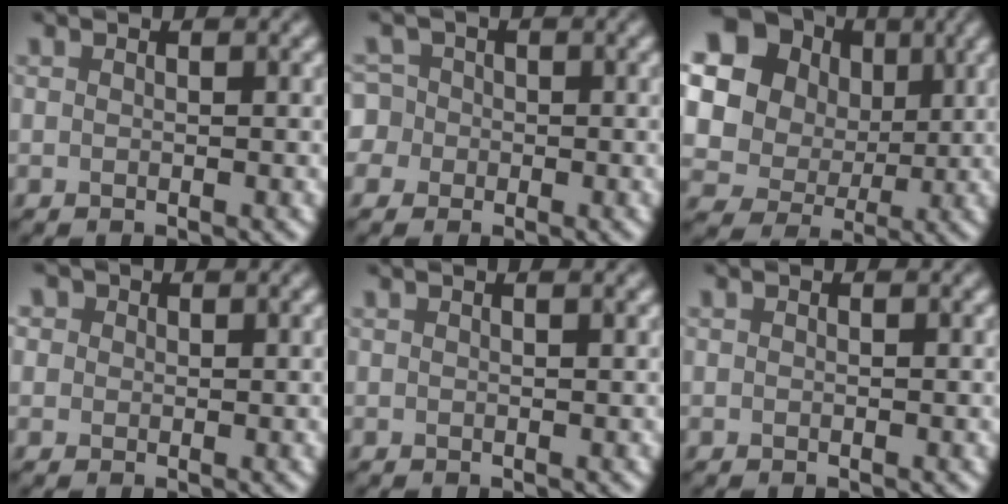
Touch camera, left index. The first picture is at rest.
{"total": 4.6, "force": [-0.4, 4.4, 1.4], "torque": [-0.021, 0.030, -0.046]}
{"total": 16.2, "force": [5.9, 13.6, 6.4], "torque": [-0.176, 0.010, 0.115]}
{"total": 1.5, "force": [0.7, 1.3, 0.4], "torque": [-0.005, 0.003, 0.001]}
{"total": 1.5, "force": [1.0, 0.5, 1.1], "torque": [-0.011, 0.001, 0.002]}
{"total": 0.0}